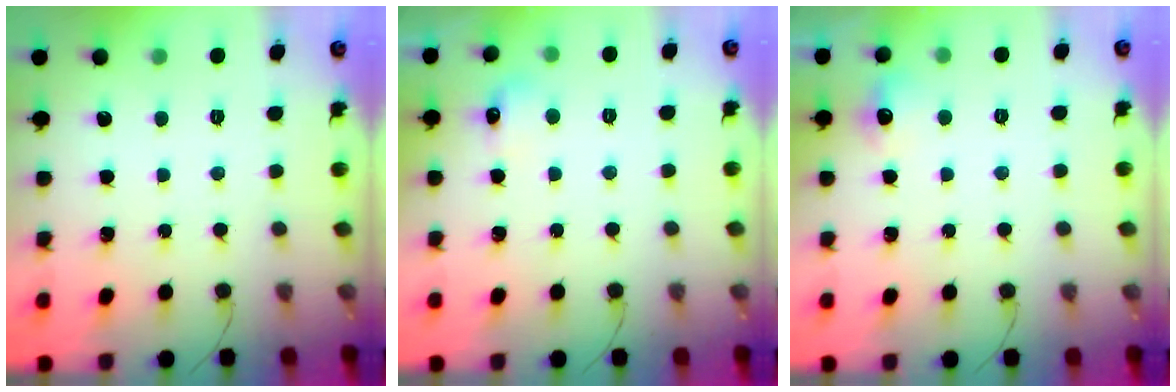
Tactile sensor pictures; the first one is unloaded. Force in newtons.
{"total": 6.1, "press": 5.8, "slide": 1.9}
{"total": 5.3, "press": 5.1, "slide": 1.2}